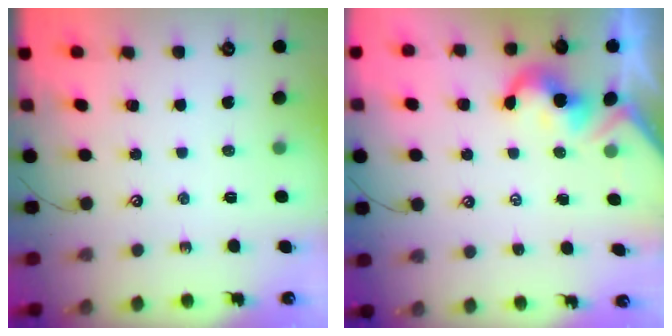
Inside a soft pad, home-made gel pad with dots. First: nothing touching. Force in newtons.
{"total": 2.2, "press": 2.2, "slide": 0.4}